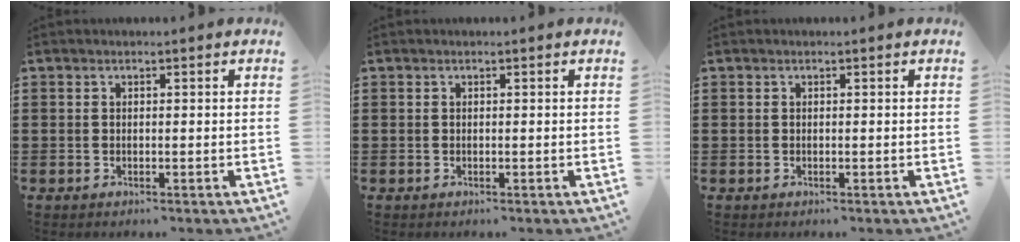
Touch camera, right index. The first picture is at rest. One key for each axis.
{"total": 0.0}
{"total": 0.0}